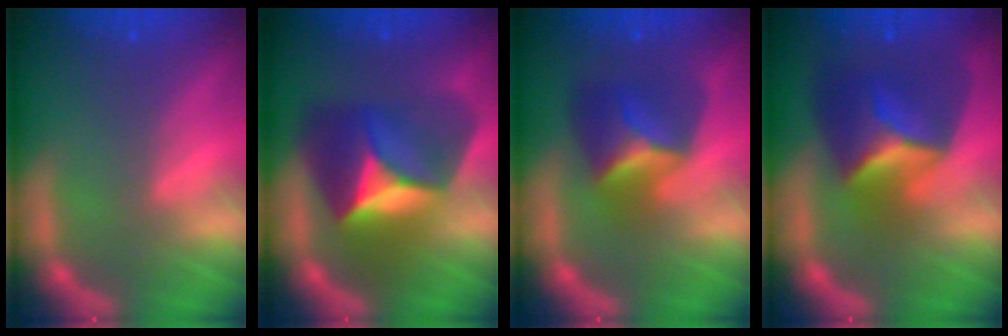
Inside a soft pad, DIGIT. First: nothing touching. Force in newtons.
{"total": 9.0}
{"total": 5.4}
{"total": 7.4}